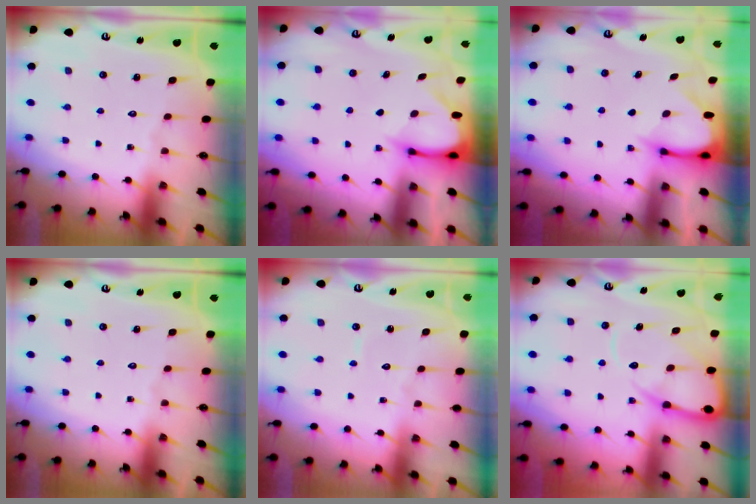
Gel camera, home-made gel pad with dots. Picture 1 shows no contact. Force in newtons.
{"total": 3.4, "press": 3.4, "slide": 0.3}
{"total": 3.4, "press": 3.4, "slide": 0.3}
{"total": 0.0}
{"total": 3.3, "press": 3.3, "slide": 0.4}
{"total": 9.4, "press": 9.4, "slide": 1.0}